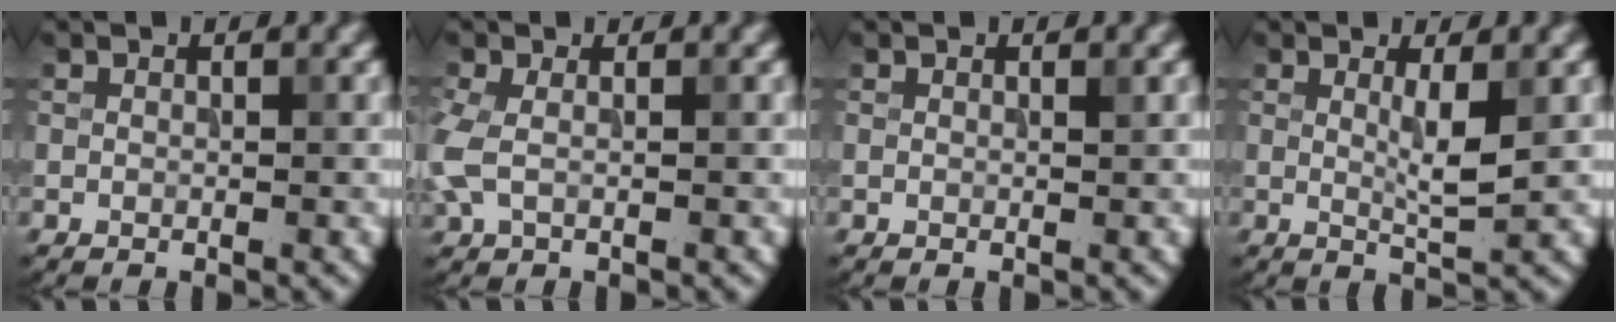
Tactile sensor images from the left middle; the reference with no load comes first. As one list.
[{"total": 2.8, "force": [-0.2, 1.7, 2.2], "torque": [-0.069, -0.002, -0.010]}, {"total": 0.0}, {"total": 2.4, "force": [0.6, 0.3, 2.3], "torque": [-0.041, -0.008, 0.010]}]